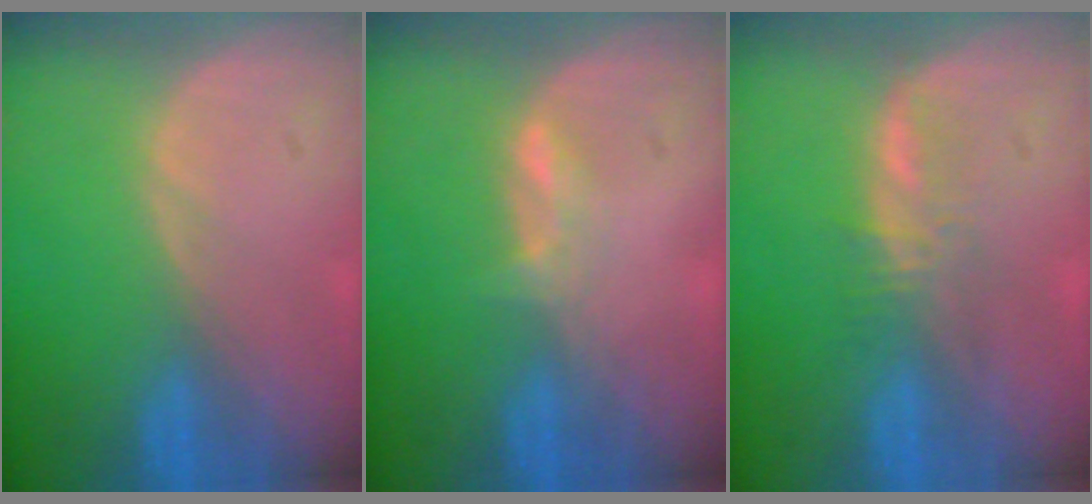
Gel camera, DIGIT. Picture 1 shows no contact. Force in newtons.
{"total": 1.7, "press": 1.7, "slide": 0.6}
{"total": 2.9, "press": 2.9, "slide": 0.2}